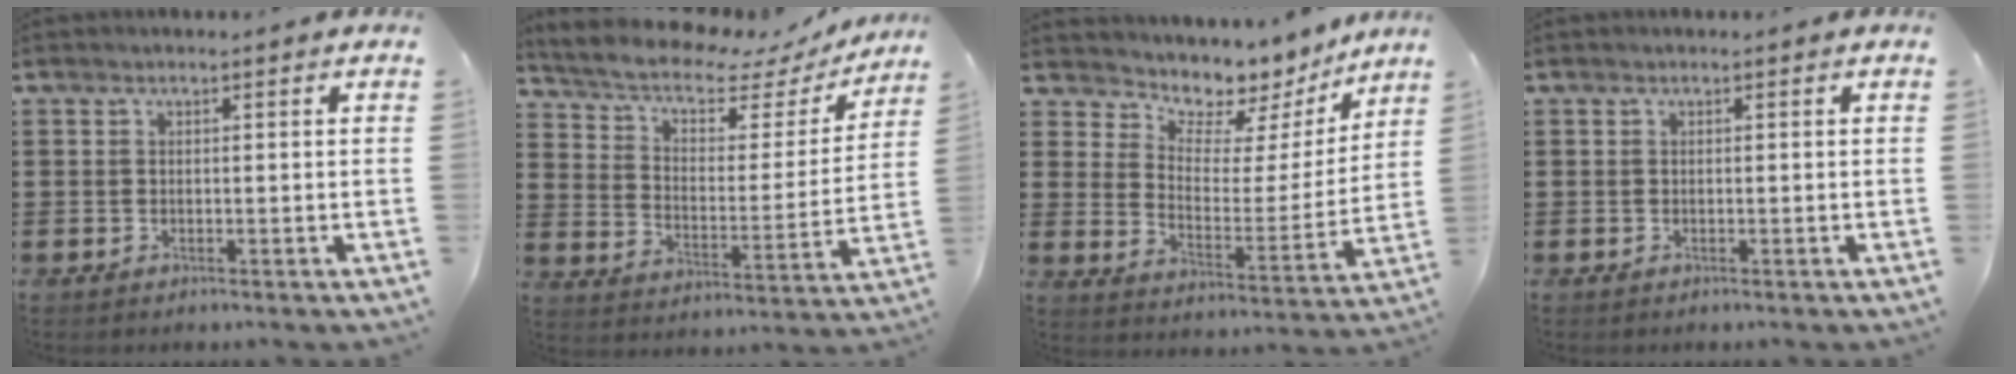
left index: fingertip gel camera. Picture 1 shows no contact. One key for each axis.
{"total": 7.7, "fx": 6.0, "fy": 2.9, "fz": 3.9, "tx": -0.093, "ty": -0.035, "tz": 0.100}
{"total": 6.6, "fx": 6.1, "fy": 2.6, "fz": 0.3, "tx": -0.033, "ty": -0.061, "tz": 0.104}
{"total": 0.0}